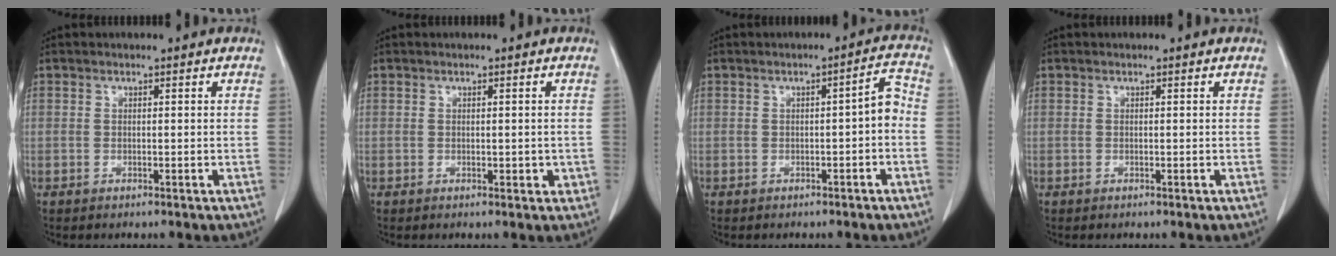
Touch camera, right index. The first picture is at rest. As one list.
[{"total": 1.8, "force": [-0.2, 1.0, 1.5], "torque": [-0.015, 0.001, 0.001]}, {"total": 3.6, "force": [-0.9, 0.8, 3.4], "torque": [-0.044, 0.017, -0.011]}, {"total": 0.0}]